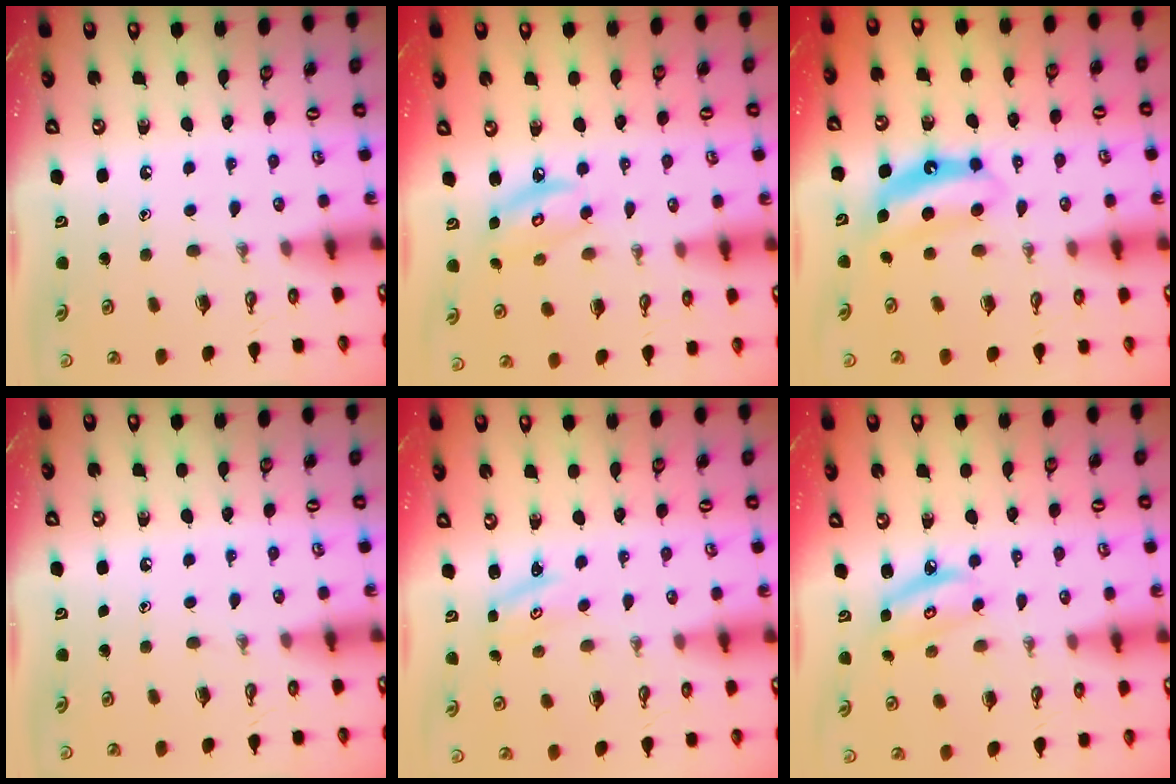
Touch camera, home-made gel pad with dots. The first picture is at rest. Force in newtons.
{"total": 8.2, "press": 8.2, "slide": 0.6}
{"total": 7.5, "press": 7.5, "slide": 0.4}
{"total": 0.0}
{"total": 2.0, "press": 2.0, "slide": 0.2}
{"total": 6.8, "press": 6.8, "slide": 0.5}